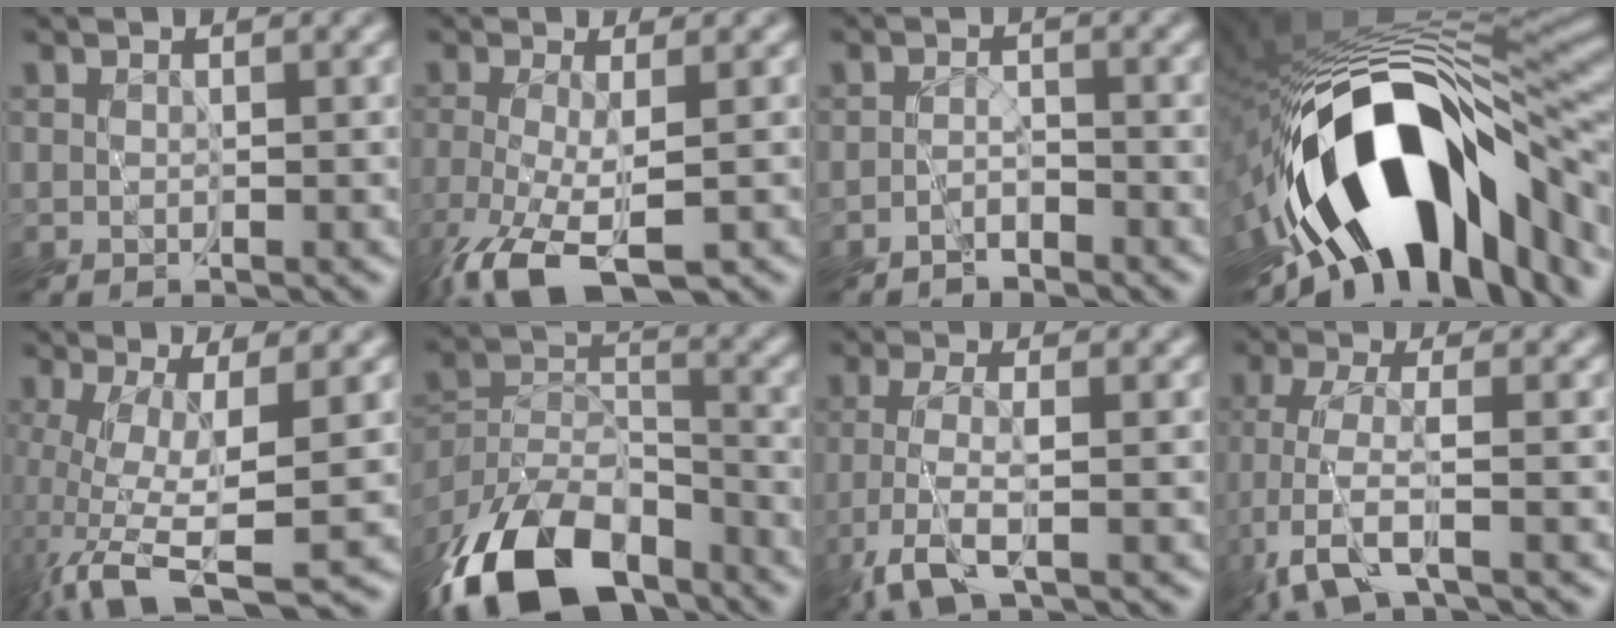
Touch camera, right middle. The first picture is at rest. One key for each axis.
{"total": 6.1, "fx": -3.3, "fy": 1.8, "fz": 4.8, "tx": -0.108, "ty": -0.018, "tz": -0.062}
{"total": 1.6, "fx": -1.5, "fy": 0.5, "fz": 0.4, "tx": -0.007, "ty": 0.005, "tz": -0.032}
{"total": 17.4, "fx": -6.2, "fy": 8.0, "fz": 14.1, "tx": -0.219, "ty": 0.006, "tz": -0.110}
{"total": 8.4, "fx": -2.8, "fy": 2.3, "fz": 7.6, "tx": -0.152, "ty": -0.017, "tz": -0.047}
{"total": 13.6, "fx": -10.0, "fy": 6.6, "fz": 6.6, "tx": -0.141, "ty": 0.007, "tz": -0.190}
{"total": 3.6, "fx": -2.0, "fy": 0.7, "fz": 2.9, "tx": -0.070, "ty": -0.003, "tz": -0.047}
{"total": 3.9, "fx": -2.1, "fy": 0.7, "fz": 3.2, "tx": -0.077, "ty": -0.010, "tz": -0.046}